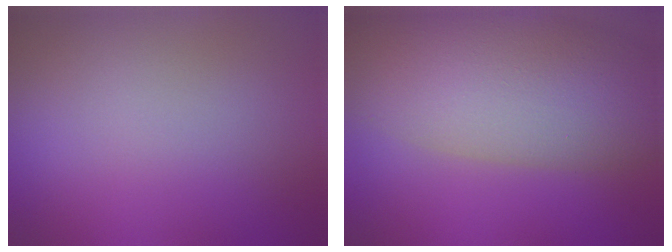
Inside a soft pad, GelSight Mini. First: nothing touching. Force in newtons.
{"total": 10.8, "press": 10.8, "slide": 0.7}